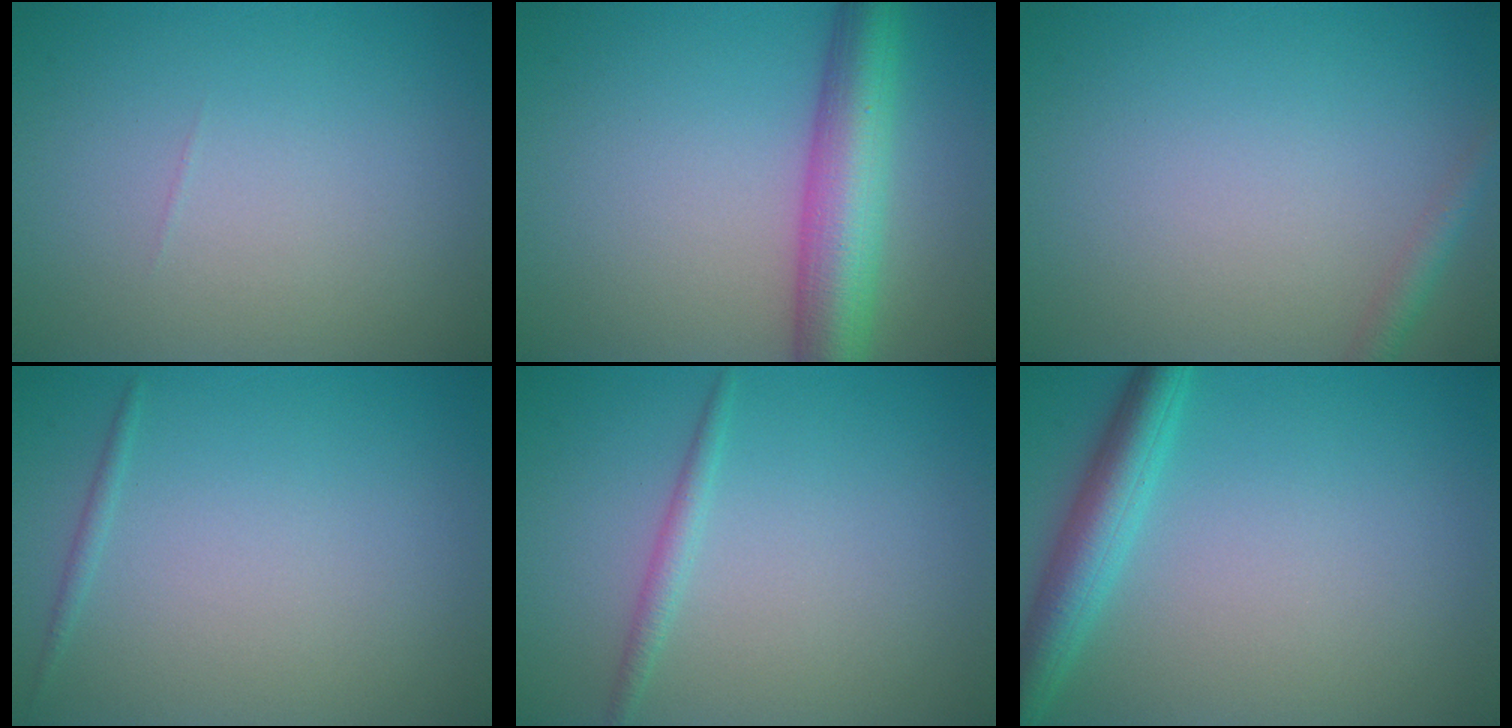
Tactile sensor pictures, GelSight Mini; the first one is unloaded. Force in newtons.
{"total": 7.1, "press": 7.1, "slide": 0.2}
{"total": 1.5, "press": 1.5, "slide": 0.1}
{"total": 0.6, "press": 0.6, "slide": 0.1}
{"total": 1.3, "press": 1.3, "slide": 0.0}
{"total": 4.2, "press": 4.2, "slide": 0.1}